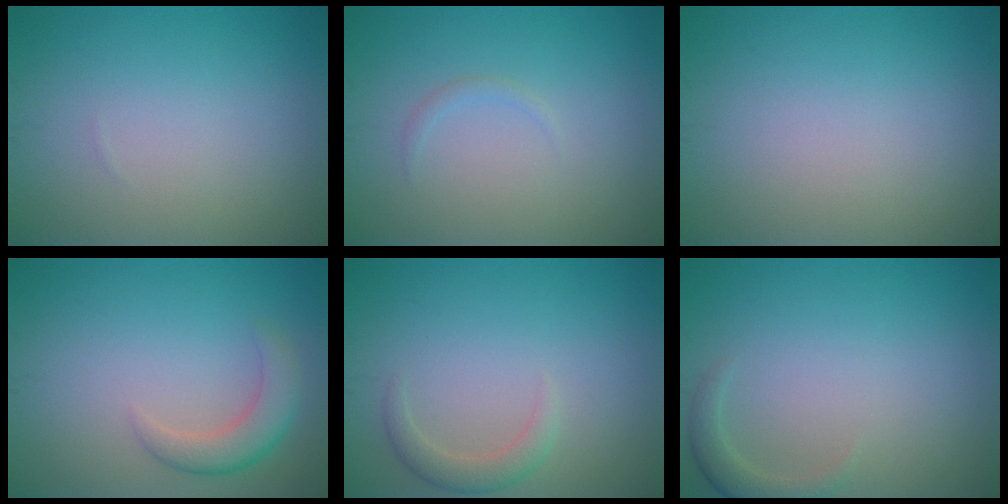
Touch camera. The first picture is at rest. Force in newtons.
{"total": 0.7, "press": 0.7, "slide": 0.1}
{"total": 0.0}
{"total": 3.0, "press": 3.0, "slide": 0.1}
{"total": 2.0, "press": 2.0, "slide": 0.2}
{"total": 1.8, "press": 1.8, "slide": 0.3}